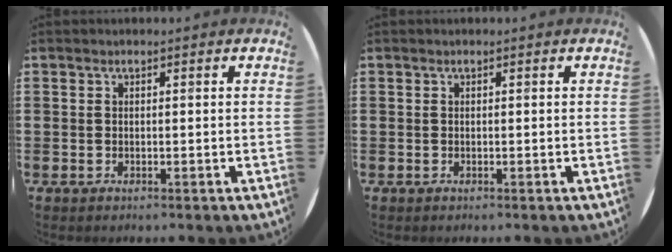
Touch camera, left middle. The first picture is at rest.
{"total": 0.0}